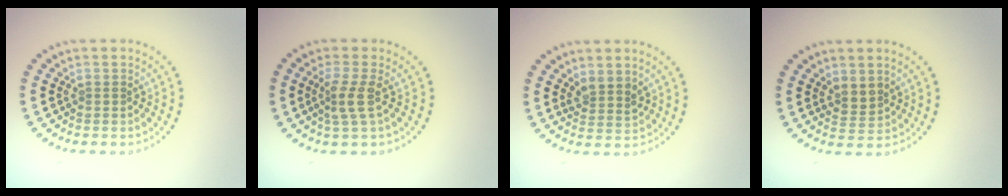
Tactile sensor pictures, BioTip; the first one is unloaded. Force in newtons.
{"total": 2.4, "press": 1.7, "slide": 1.6}
{"total": 2.0, "press": 1.6, "slide": 1.1}
{"total": 1.7, "press": 1.5, "slide": 0.9}